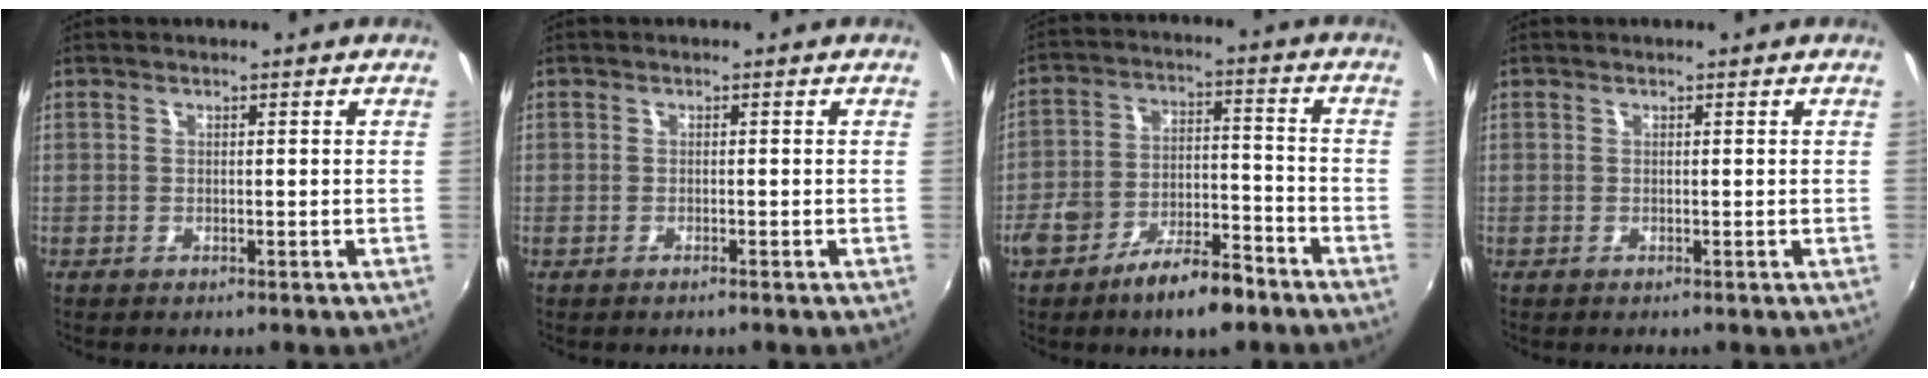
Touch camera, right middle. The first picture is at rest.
{"total": 0.5, "force": [-0.4, 0.1, 0.3], "torque": [-0.004, -0.002, -0.009]}
{"total": 11.2, "force": [-7.4, 4.3, 7.3], "torque": [-0.137, 0.008, -0.119]}
{"total": 0.0}